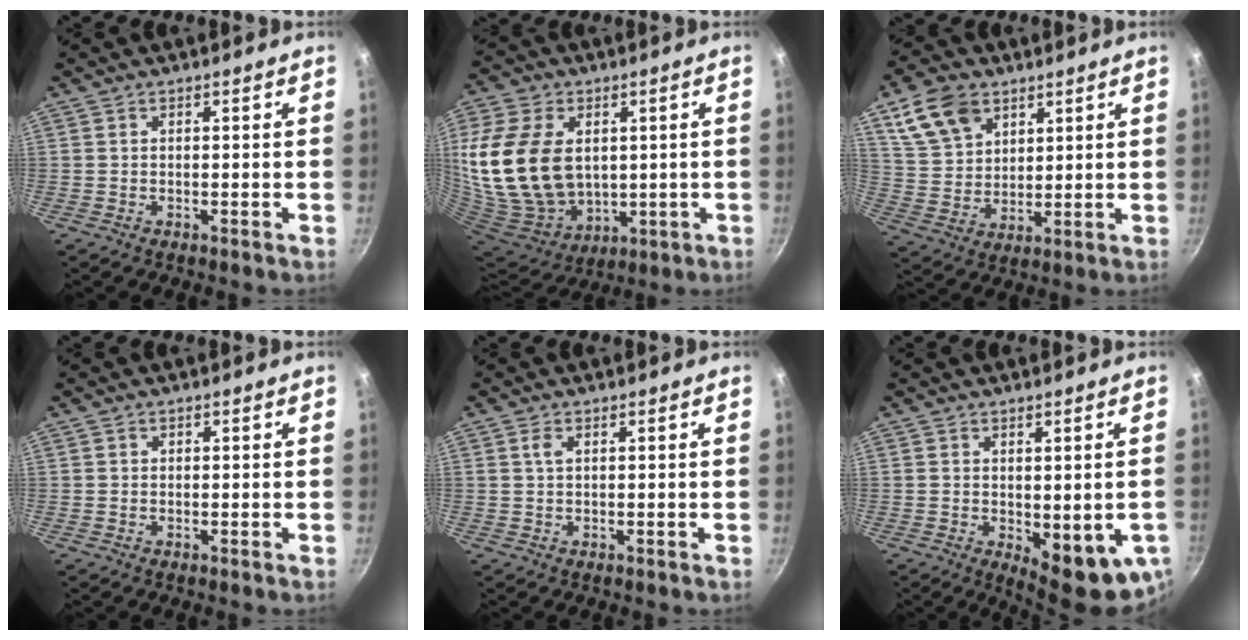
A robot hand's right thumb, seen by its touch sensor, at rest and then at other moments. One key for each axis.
{"total": 23.4, "fx": 3.5, "fy": 16.5, "fz": 16.3, "tx": -0.319, "ty": -0.014, "tz": 0.086}
{"total": 12.1, "fx": 6.3, "fy": 8.2, "fz": 6.2, "tx": -0.100, "ty": -0.014, "tz": 0.131}
{"total": 0.5, "fx": 0.1, "fy": 0.5, "fz": 0.1, "tx": 0.001, "ty": 0.003, "tz": 0.001}
{"total": 1.5, "fx": 0.6, "fy": 0.7, "fz": 1.2, "tx": -0.023, "ty": -0.001, "tz": 0.011}
{"total": 12.0, "fx": -2.5, "fy": 4.7, "fz": 10.7, "tx": -0.105, "ty": -0.014, "tz": -0.020}